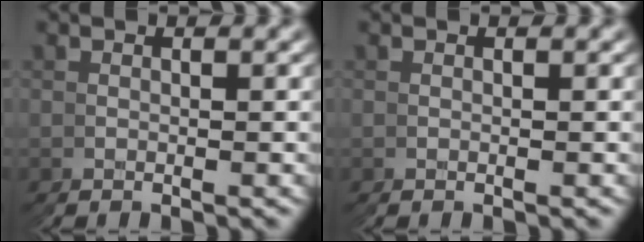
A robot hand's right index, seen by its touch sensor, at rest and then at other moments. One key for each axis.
{"total": 0.0}